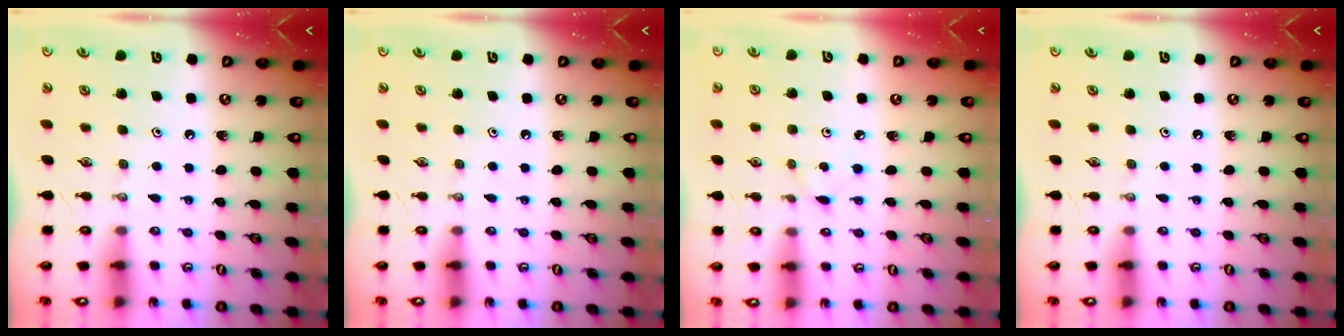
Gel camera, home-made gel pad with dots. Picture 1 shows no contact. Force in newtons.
{"total": 0.0}
{"total": 2.6, "press": 2.6, "slide": 0.2}
{"total": 0.0}